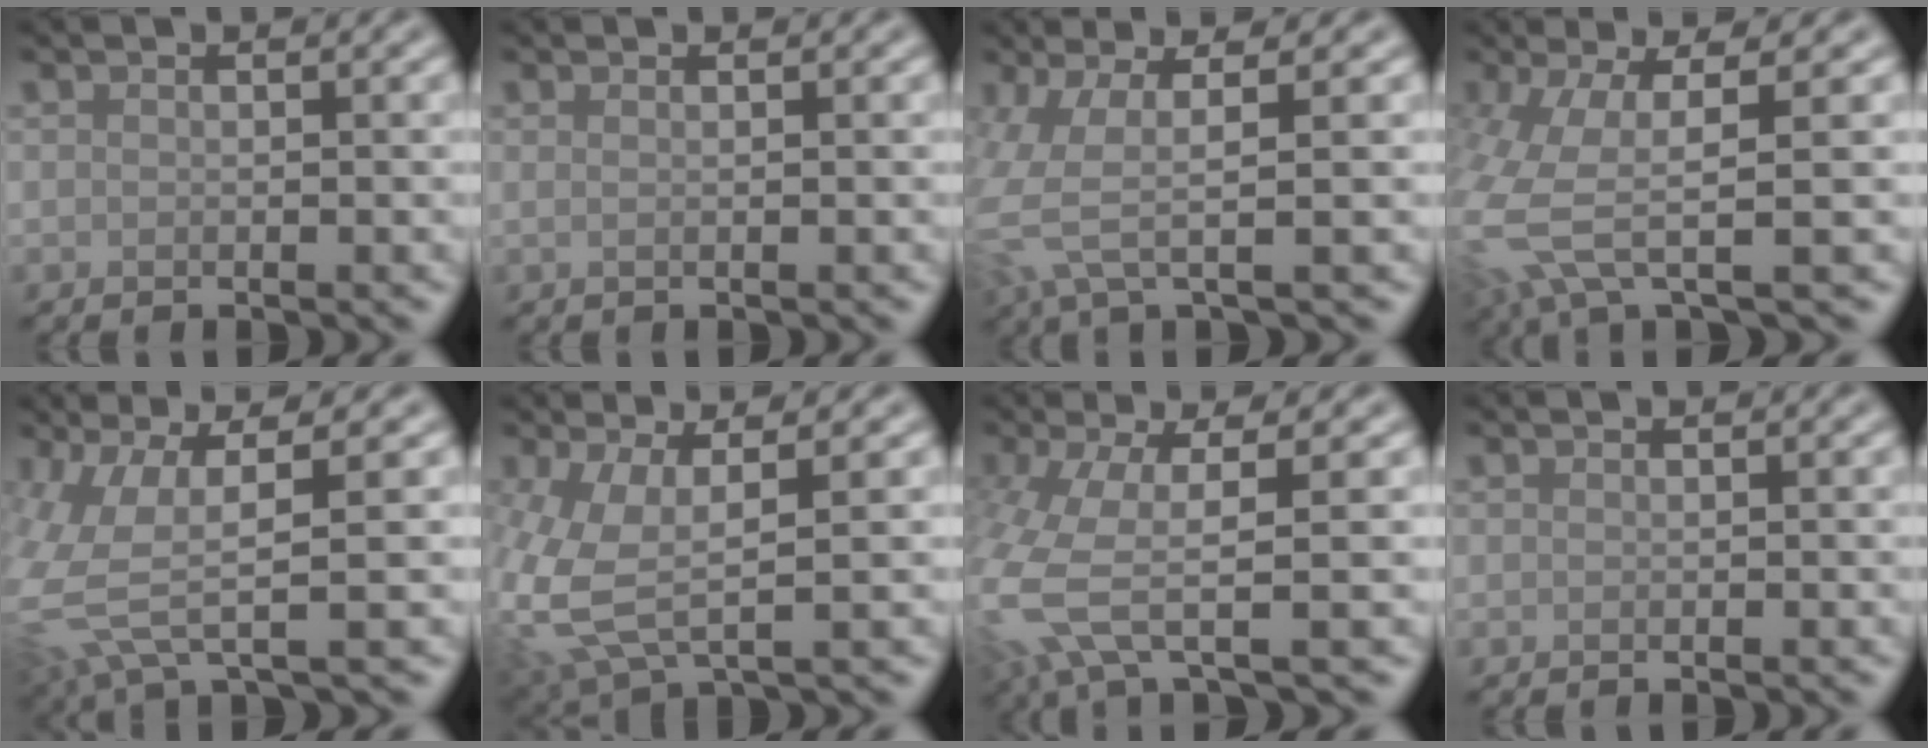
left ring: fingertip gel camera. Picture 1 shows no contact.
{"total": 1.2, "force": [0.3, 0.6, 1.0], "torque": [-0.010, -0.002, -0.006]}
{"total": 4.2, "force": [-0.1, 0.8, 4.1], "torque": [-0.101, -0.007, -0.005]}
{"total": 6.6, "force": [-1.2, 1.8, 6.3], "torque": [-0.156, -0.008, -0.026]}
{"total": 6.2, "force": [0.3, 1.7, 6.0], "torque": [-0.142, -0.006, 0.009]}
{"total": 6.4, "force": [-0.3, 2.6, 5.9], "torque": [-0.148, -0.004, -0.006]}
{"total": 7.3, "force": [-1.7, 1.9, 6.8], "torque": [-0.169, -0.006, -0.041]}
{"total": 0.0}